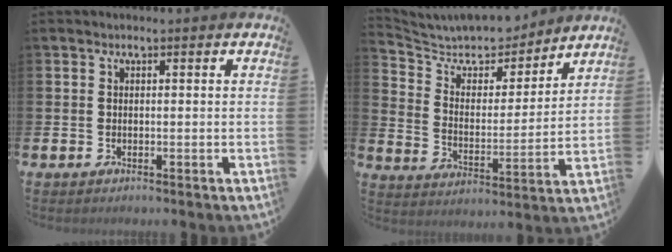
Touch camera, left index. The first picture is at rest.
{"total": 8.0, "force": [7.5, 2.2, 1.6], "torque": [-0.063, -0.061, 0.128]}